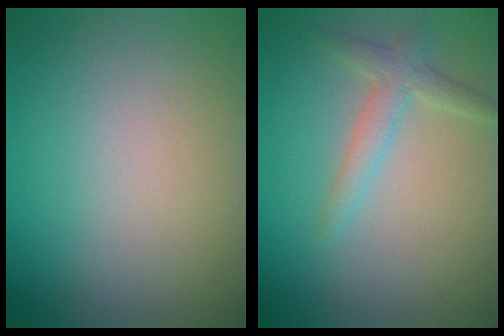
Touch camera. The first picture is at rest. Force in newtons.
{"total": 2.2, "press": 2.2, "slide": 0.1}